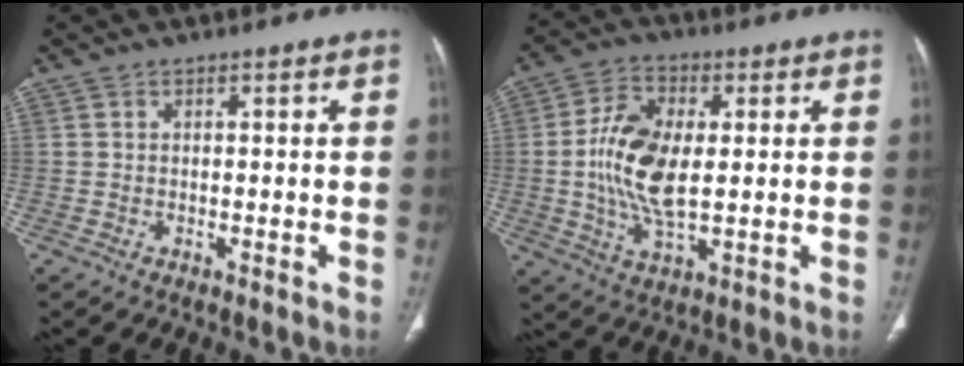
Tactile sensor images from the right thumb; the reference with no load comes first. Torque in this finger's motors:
{"motor_torque": [0.15, 0.81, 1.00, 0.57, 0.38]}